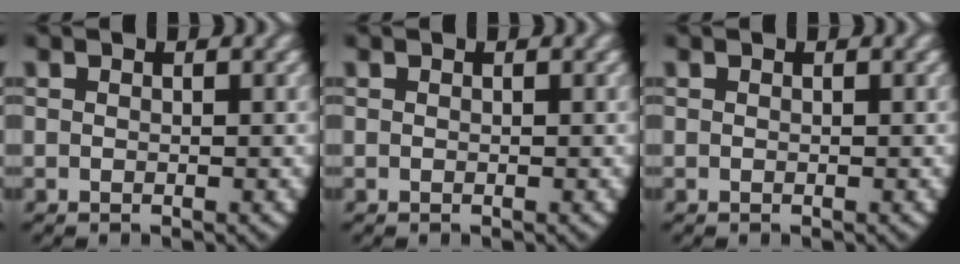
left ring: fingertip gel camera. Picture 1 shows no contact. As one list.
[{"total": 0.0}, {"total": 0.0}]